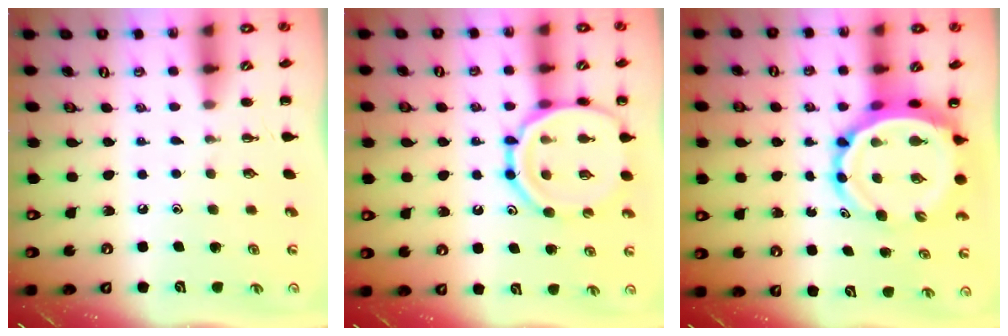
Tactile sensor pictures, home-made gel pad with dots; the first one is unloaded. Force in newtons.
{"total": 16.4, "press": 16.3, "slide": 2.5}
{"total": 10.2, "press": 9.7, "slide": 3.3}